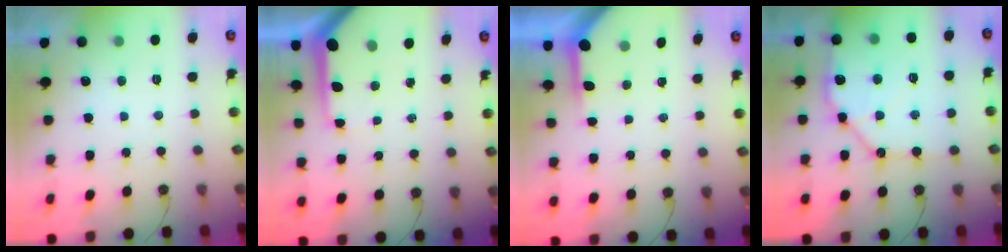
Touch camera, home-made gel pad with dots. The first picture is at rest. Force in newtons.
{"total": 9.2, "press": 9.2, "slide": 1.0}
{"total": 3.9, "press": 3.9, "slide": 0.3}
{"total": 12.9, "press": 12.7, "slide": 1.7}